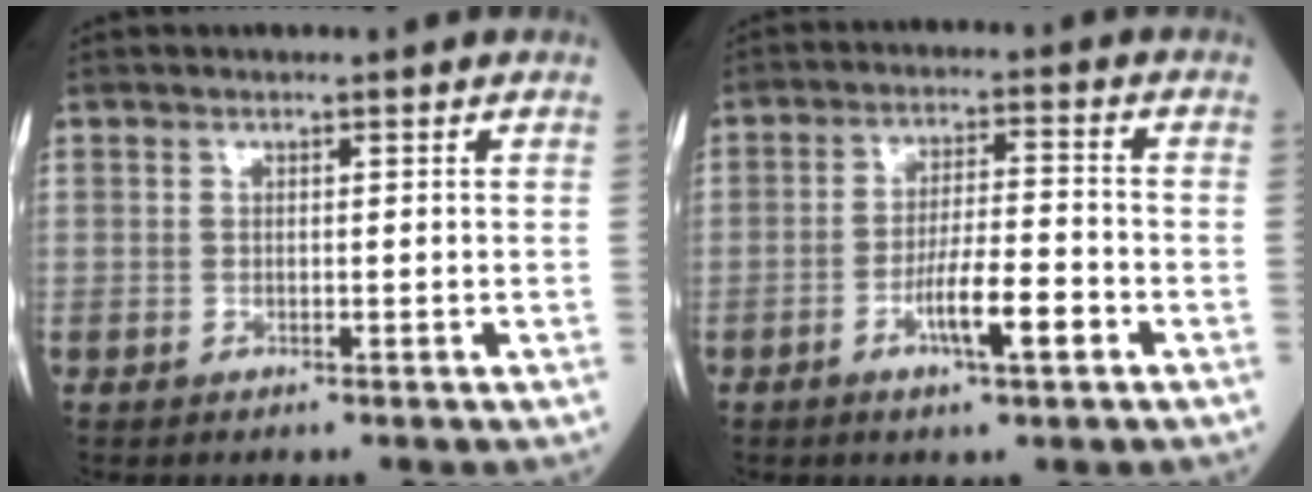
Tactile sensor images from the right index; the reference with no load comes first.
{"total": 7.2, "force": [-3.2, 0.9, 6.3], "torque": [-0.116, 0.001, -0.055]}